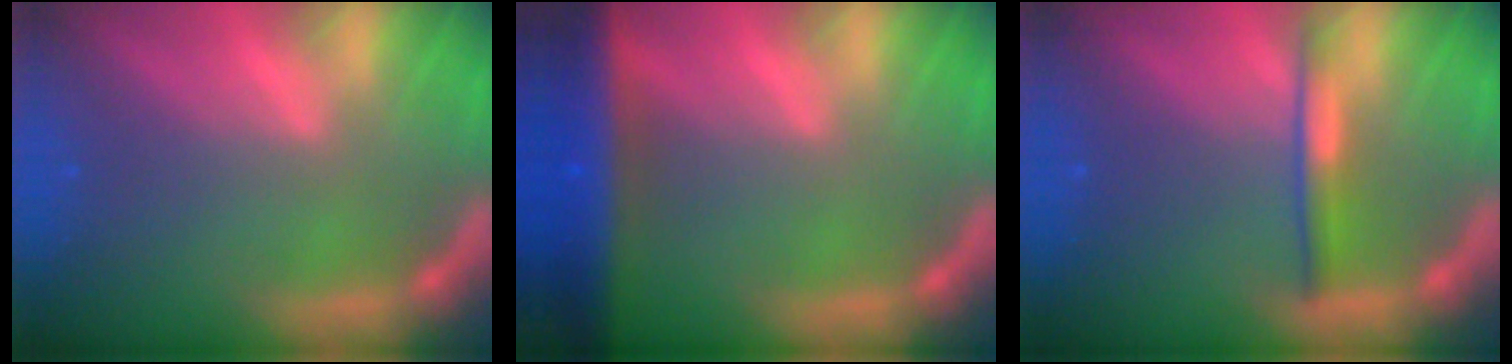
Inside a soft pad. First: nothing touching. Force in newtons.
{"total": 8.5}
{"total": 2.5}